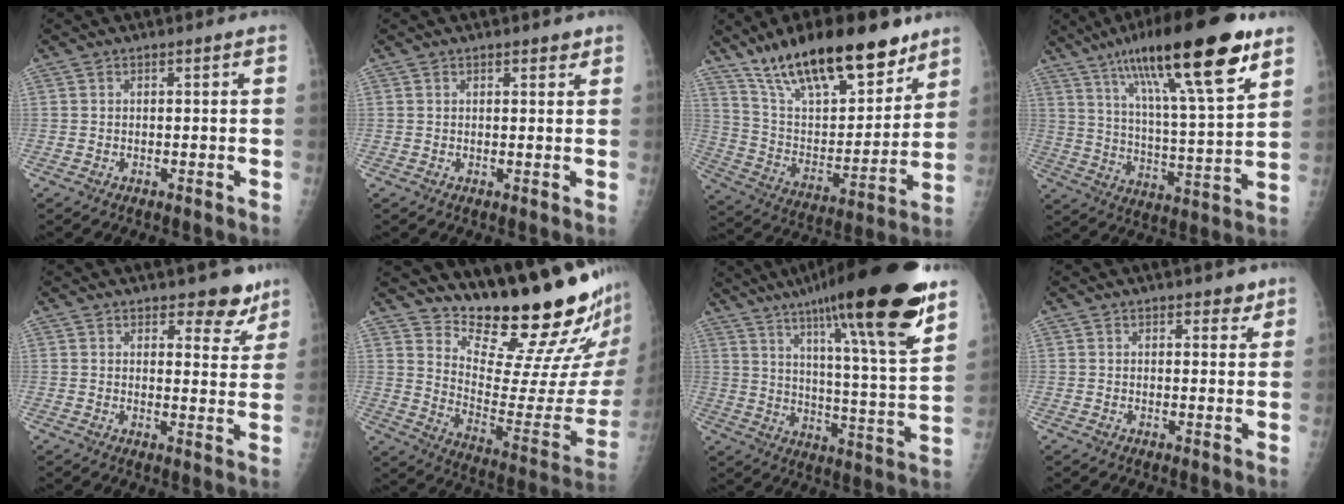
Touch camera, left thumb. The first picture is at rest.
{"total": 1.6, "force": [1.2, 0.8, 0.8], "torque": [0.001, -0.006, 0.012]}
{"total": 24.7, "force": [17.3, 9.0, 15.1], "torque": [-0.210, -0.059, 0.295]}
{"total": 24.4, "force": [14.1, 4.6, 19.3], "torque": [-0.307, -0.035, 0.232]}
{"total": 6.2, "force": [4.8, 2.9, 2.6], "torque": [0.003, -0.033, 0.059]}
{"total": 22.9, "force": [19.2, 3.7, 11.9], "torque": [-0.143, -0.175, 0.278]}
{"total": 27.5, "force": [18.1, 3.2, 20.5], "torque": [-0.303, -0.062, 0.275]}
{"total": 2.6, "force": [1.9, 1.3, 1.1], "torque": [0.004, -0.010, 0.022]}